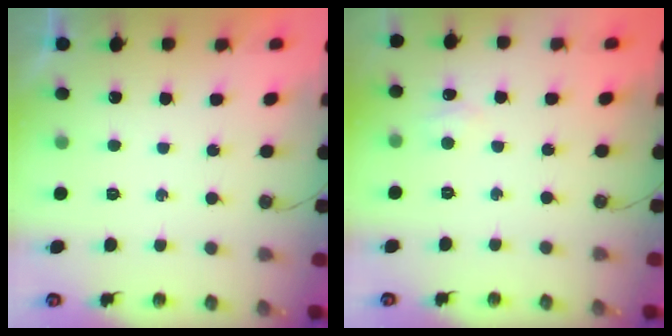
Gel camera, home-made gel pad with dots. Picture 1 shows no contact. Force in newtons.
{"total": 5.5, "press": 5.4, "slide": 0.8}